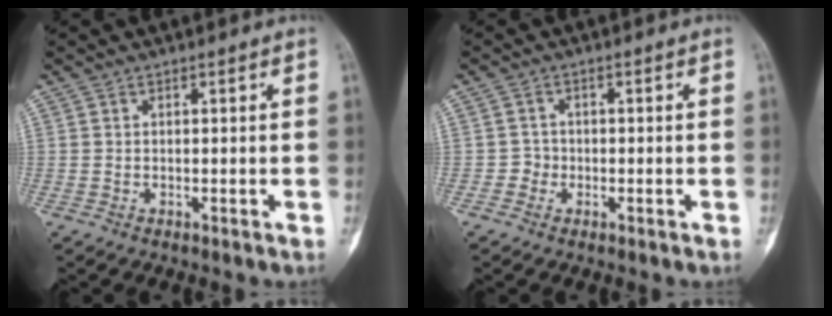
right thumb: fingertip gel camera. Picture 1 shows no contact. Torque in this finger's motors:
{"motor_torque": [-0.25, 0.08, 0.21, -0.09, -0.09]}